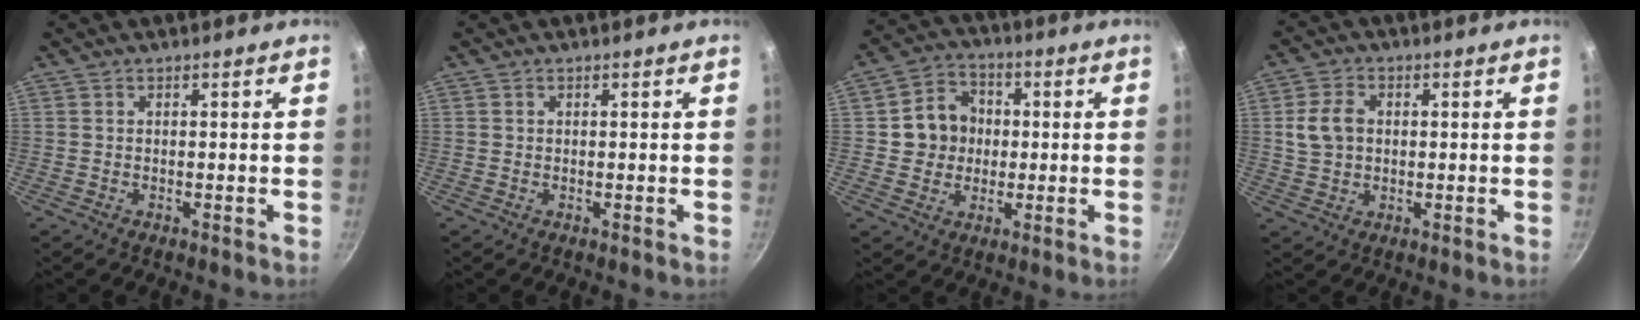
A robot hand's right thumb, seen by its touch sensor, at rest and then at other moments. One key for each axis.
{"total": 0.0}
{"total": 9.5, "fx": 0.2, "fy": 8.6, "fz": 4.1, "tx": -0.030, "ty": 0.015, "tz": -0.003}
{"total": 6.3, "fx": 0.8, "fy": 4.8, "fz": 4.1, "tx": -0.071, "ty": 0.007, "tz": 0.017}